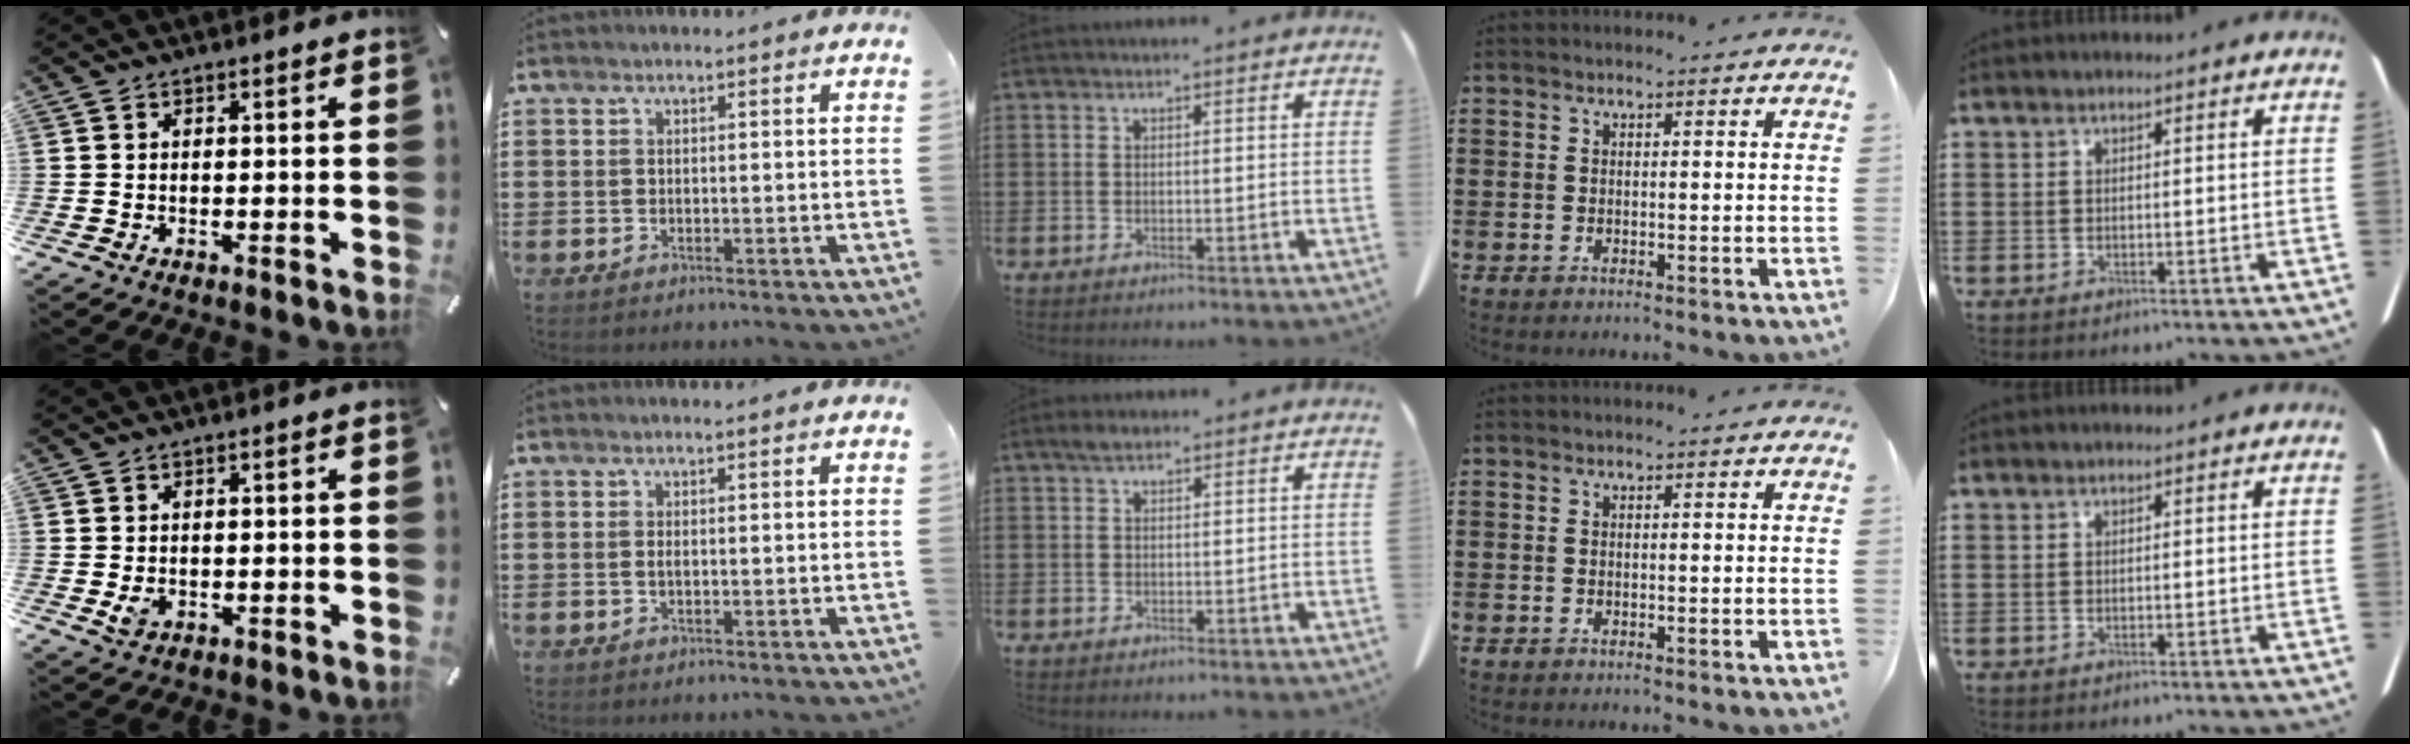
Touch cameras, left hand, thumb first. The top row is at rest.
{"thumb": {"total": 2.5, "force": [-0.4, 2.0, 1.3], "torque": [-0.023, -0.005, -0.008]}, "index": {"total": 0.7, "force": [0.1, 0.1, 0.7], "torque": [-0.016, -0.002, 0.002]}, "middle": {"total": 1.4, "force": [0.9, 0.8, 0.7], "torque": [-0.018, 0.003, 0.017]}}